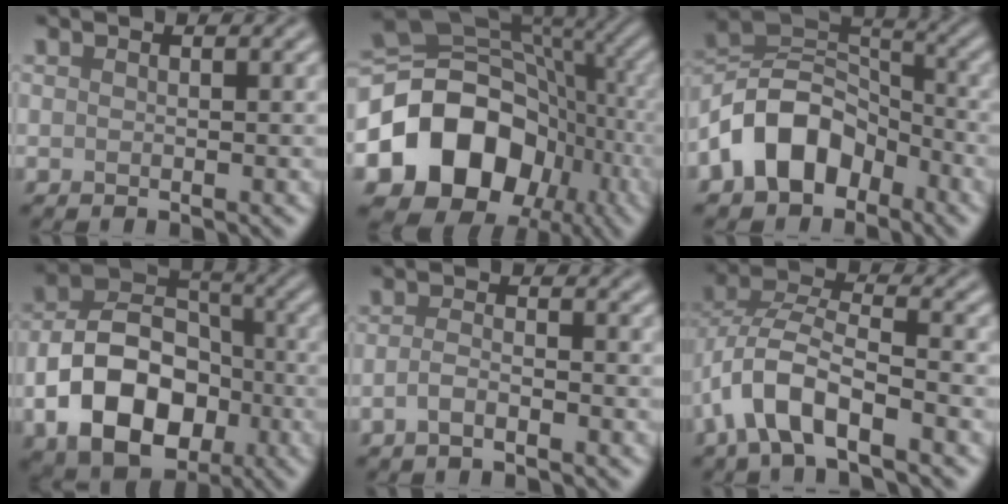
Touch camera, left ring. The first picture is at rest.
{"total": 14.3, "force": [-4.4, 11.4, 7.4], "torque": [-0.140, -0.008, -0.085]}
{"total": 8.1, "force": [-4.3, 5.4, 4.2], "torque": [-0.065, 0.010, -0.098]}
{"total": 10.6, "force": [-3.3, 7.3, 7.0], "torque": [-0.121, 0.000, -0.065]}
{"total": 1.8, "force": [-1.0, 0.6, 1.4], "torque": [-0.029, 0.001, -0.022]}
{"total": 7.0, "force": [-3.2, 3.0, 5.4], "torque": [-0.108, 0.005, -0.069]}